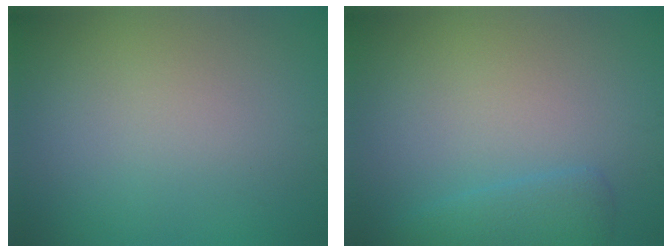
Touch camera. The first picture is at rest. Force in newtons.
{"total": 2.2, "press": 2.2, "slide": 0.0}